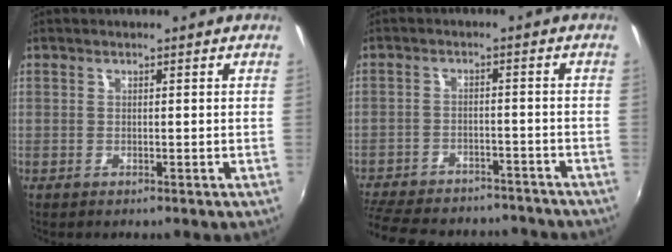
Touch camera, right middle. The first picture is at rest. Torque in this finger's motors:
{"motor_torque": [1.07, -1.07, 0.28, 0.16]}